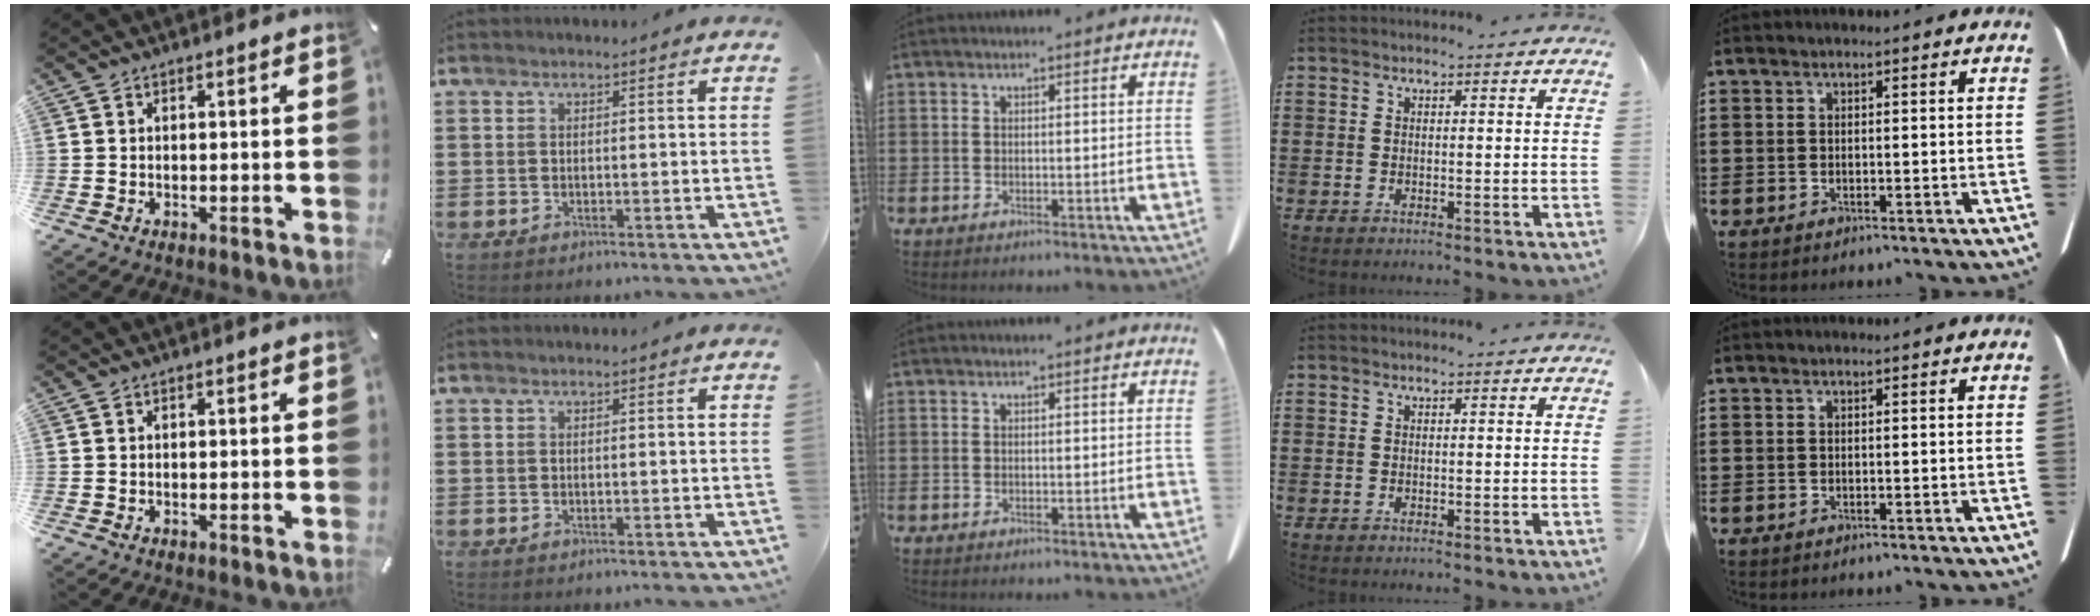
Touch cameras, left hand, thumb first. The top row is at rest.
{}